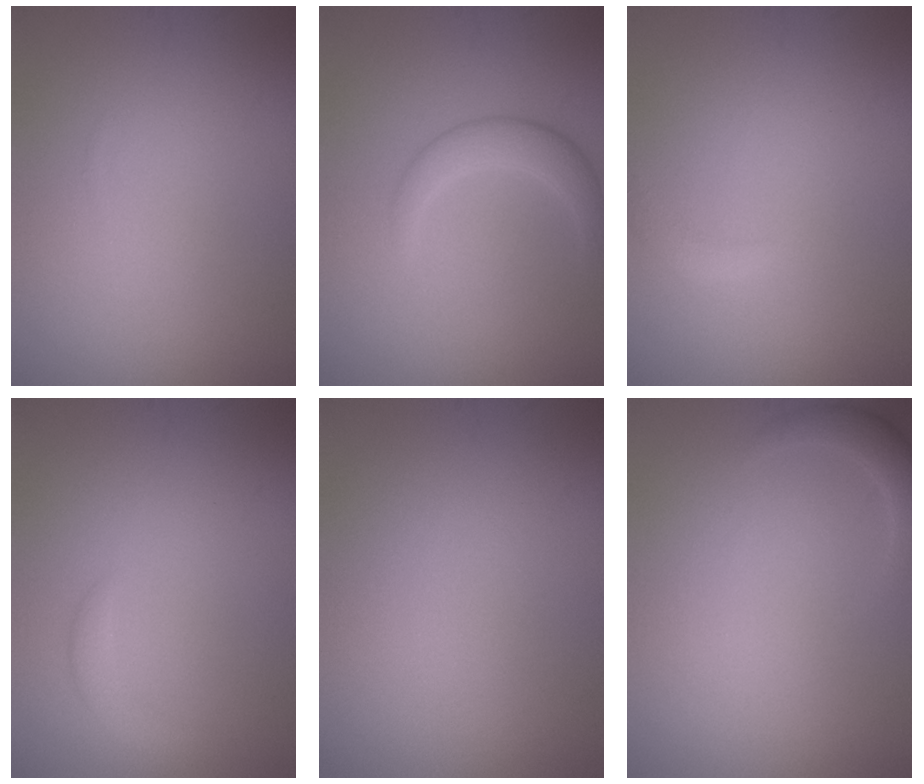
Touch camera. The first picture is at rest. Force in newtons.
{"total": 2.3, "press": 2.3, "slide": 0.1}
{"total": 1.0, "press": 0.9, "slide": 0.2}
{"total": 1.4, "press": 1.4, "slide": 0.1}
{"total": 0.0}
{"total": 1.5, "press": 1.5, "slide": 0.0}